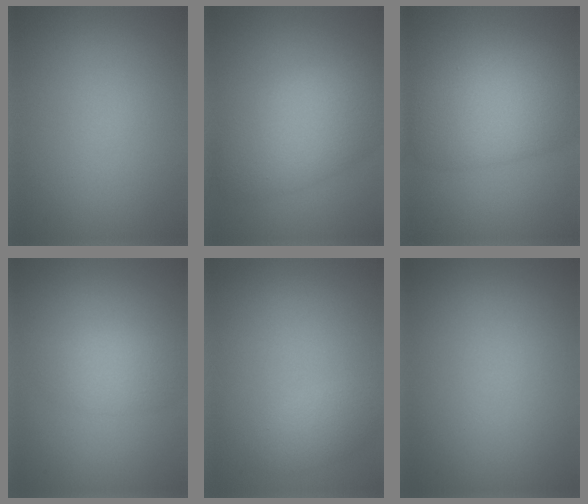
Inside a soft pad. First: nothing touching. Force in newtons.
{"total": 7.0, "press": 7.0, "slide": 0.1}
{"total": 8.2, "press": 8.2, "slide": 0.5}
{"total": 2.4, "press": 2.4, "slide": 0.1}
{"total": 1.8, "press": 1.8, "slide": 0.1}
{"total": 0.0}